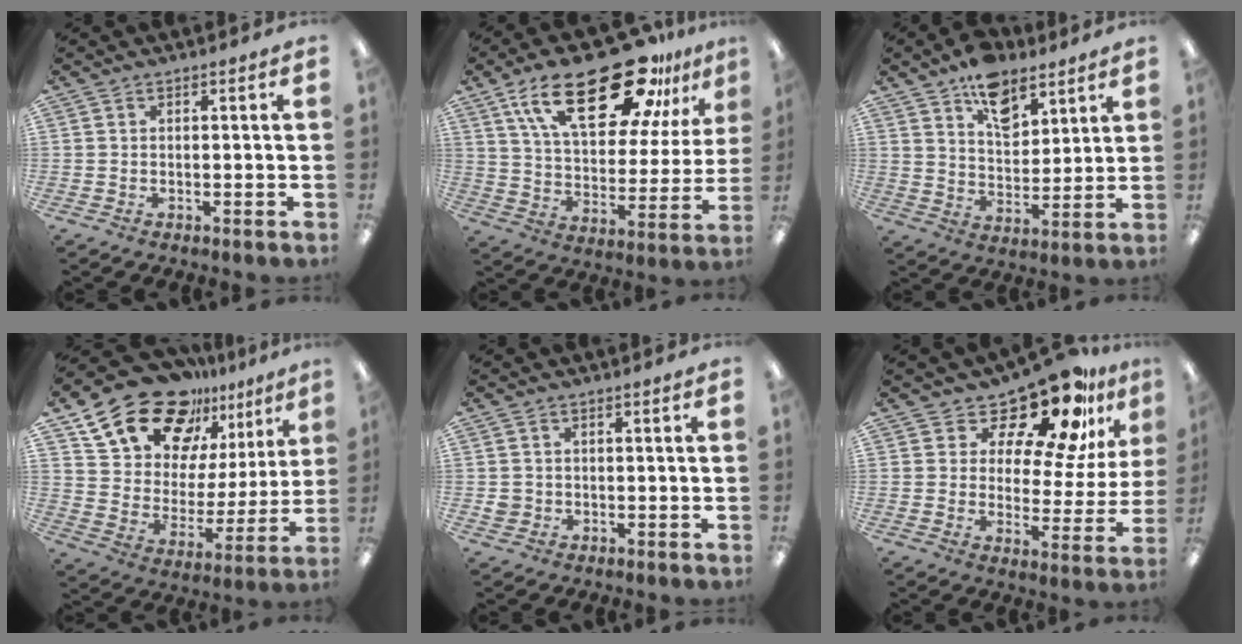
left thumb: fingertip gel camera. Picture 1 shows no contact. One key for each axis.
{"total": 28.3, "fx": 17.3, "fy": 12.1, "fz": 18.8, "tx": -0.305, "ty": -0.085, "tz": 0.290}
{"total": 11.3, "fx": 7.9, "fy": 6.4, "fz": 5.0, "tx": -0.068, "ty": -0.040, "tz": 0.141}
{"total": 20.8, "fx": 15.9, "fy": 11.0, "fz": 7.9, "tx": -0.153, "ty": -0.105, "tz": 0.289}
{"total": 2.2, "fx": -0.2, "fy": 2.1, "fz": 0.4, "tx": -0.009, "ty": 0.003, "tz": -0.005}
{"total": 17.9, "fx": 13.8, "fy": 6.2, "fz": 9.6, "tx": -0.155, "ty": -0.102, "tz": 0.230}